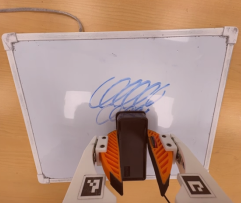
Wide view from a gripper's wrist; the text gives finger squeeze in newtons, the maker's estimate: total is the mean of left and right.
{"total": 8.6, "left": 7.0, "right": 10.3}